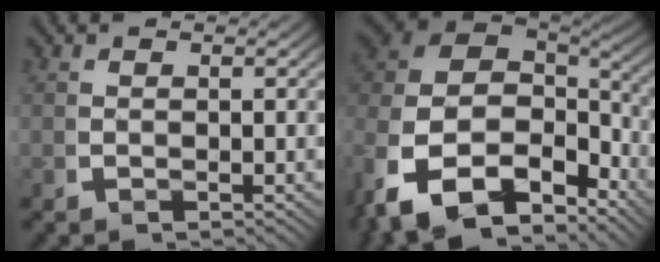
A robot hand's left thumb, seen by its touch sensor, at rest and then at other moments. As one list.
[{"total": 13.5, "force": [-2.5, 9.2, 9.5], "torque": [-0.245, -0.054, -0.016]}]